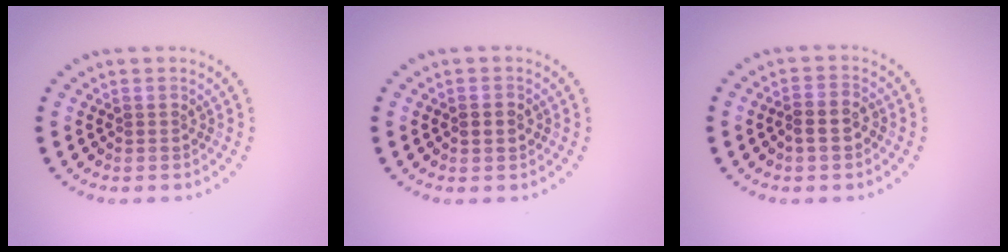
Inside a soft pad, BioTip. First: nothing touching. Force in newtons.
{"total": 1.8, "press": 1.8, "slide": 0.1}
{"total": 2.3, "press": 2.2, "slide": 0.8}